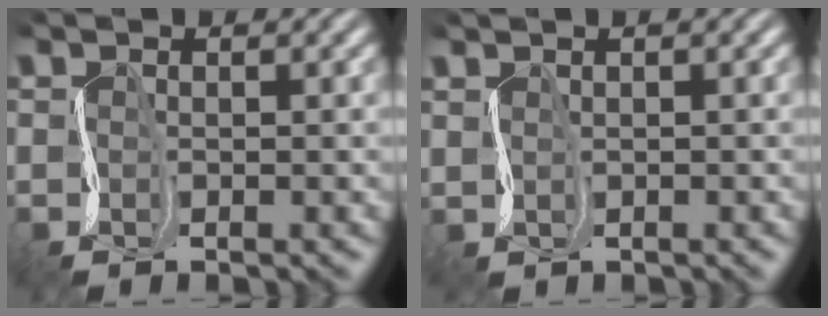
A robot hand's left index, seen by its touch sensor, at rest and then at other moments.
{"total": 1.2, "force": [1.1, 0.2, -0.3], "torque": [0.008, 0.007, 0.023]}